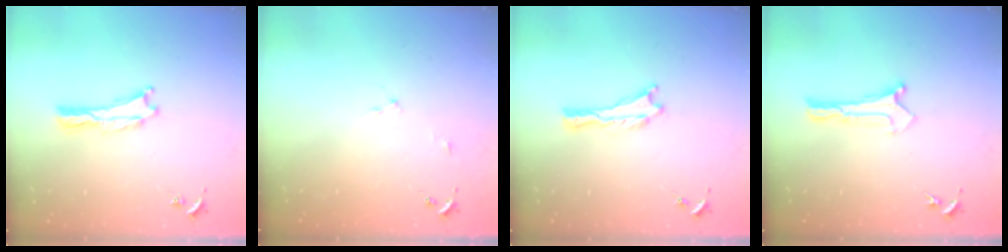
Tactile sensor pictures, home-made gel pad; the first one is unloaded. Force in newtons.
{"total": 2.2, "press": 2.2, "slide": 0.2}
{"total": 0.0}
{"total": 0.0}